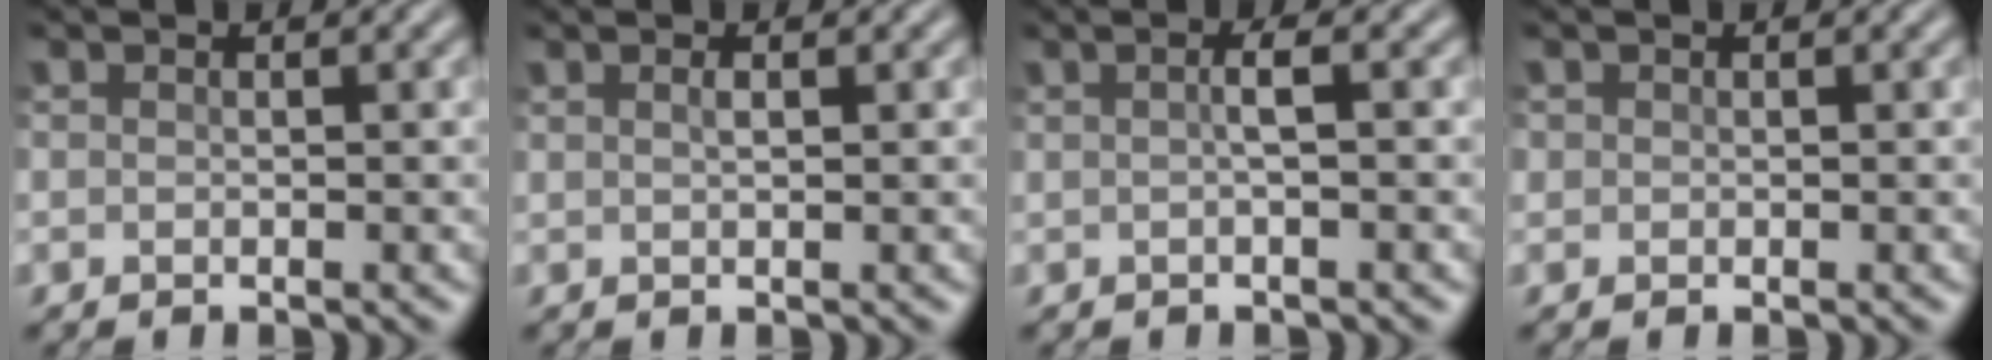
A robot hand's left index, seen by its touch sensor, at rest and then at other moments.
{"total": 0.8, "force": [0.4, 0.2, 0.7], "torque": [-0.018, 0.001, 0.007]}
{"total": 1.4, "force": [-0.1, 0.2, 1.4], "torque": [-0.030, 0.004, -0.005]}
{"total": 0.5, "force": [0.1, 0.5, 0.0], "torque": [0.001, -0.003, 0.002]}